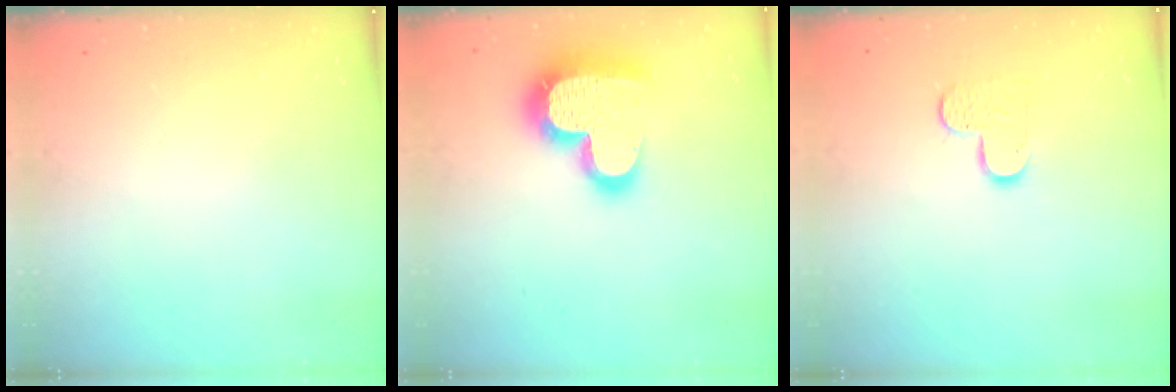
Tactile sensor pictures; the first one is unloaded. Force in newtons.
{"total": 22.2, "press": 22.1, "slide": 1.8}
{"total": 5.6, "press": 5.6, "slide": 0.3}